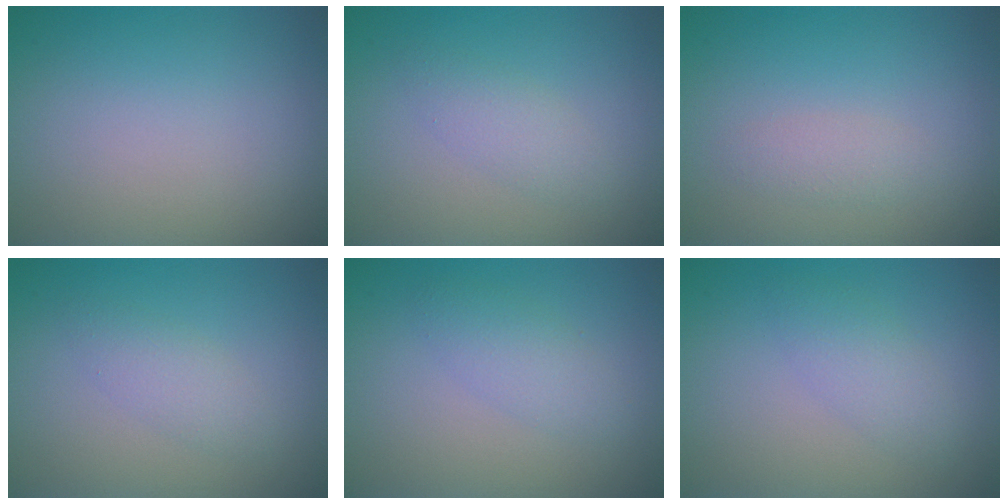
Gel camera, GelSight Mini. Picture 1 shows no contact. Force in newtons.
{"total": 1.8, "press": 1.8, "slide": 0.1}
{"total": 1.3, "press": 1.3, "slide": 0.1}
{"total": 1.8, "press": 1.8, "slide": 0.1}
{"total": 2.0, "press": 2.0, "slide": 0.0}
{"total": 2.0, "press": 2.0, "slide": 0.1}